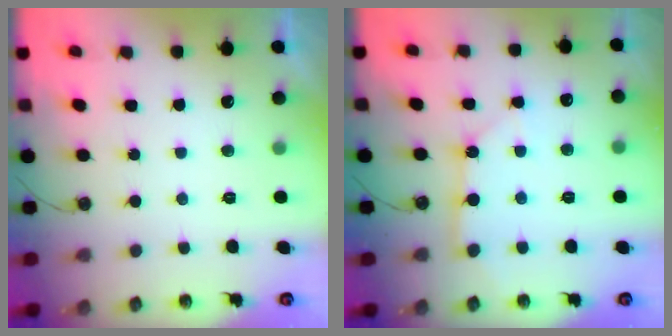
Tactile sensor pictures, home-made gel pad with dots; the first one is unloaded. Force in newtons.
{"total": 3.5, "press": 3.4, "slide": 0.2}